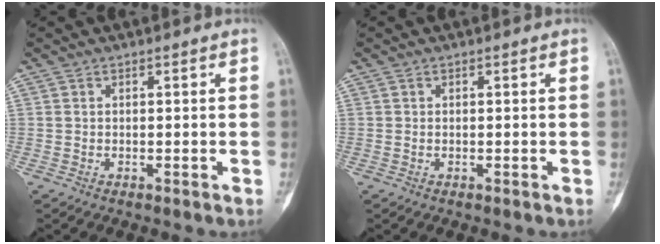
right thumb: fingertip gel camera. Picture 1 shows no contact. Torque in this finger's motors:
{"motor_torque": [-0.57, -0.17, 0.00, -0.12, -0.03]}